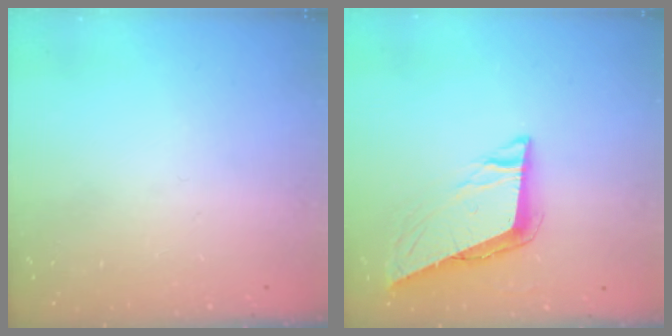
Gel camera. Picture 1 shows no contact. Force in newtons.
{"total": 8.0, "press": 8.0, "slide": 0.8}